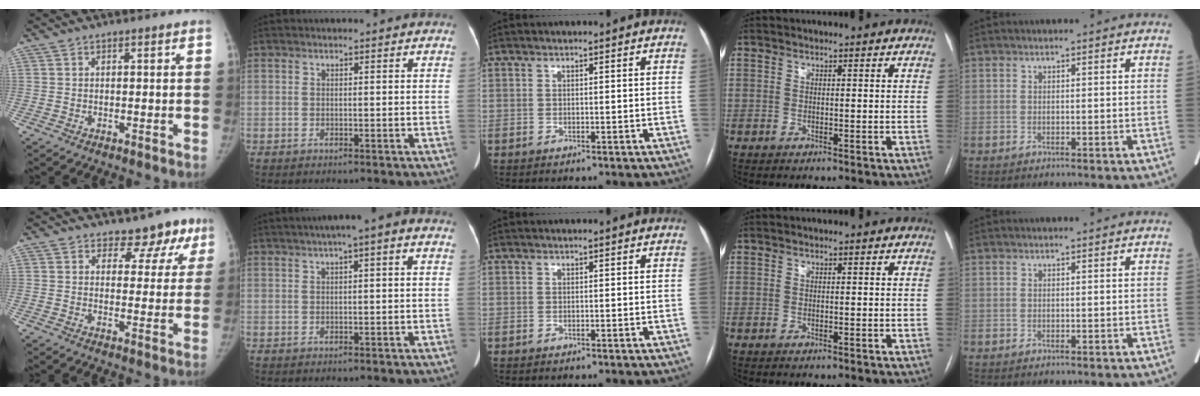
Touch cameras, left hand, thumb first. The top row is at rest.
{"thumb": {"total": 7.7, "force": [5.7, 4.7, 2.0], "torque": [0.021, -0.029, 0.057]}, "index": {"total": 4.5, "force": [1.9, 0.5, 4.0], "torque": [-0.061, 0.022, 0.024]}}